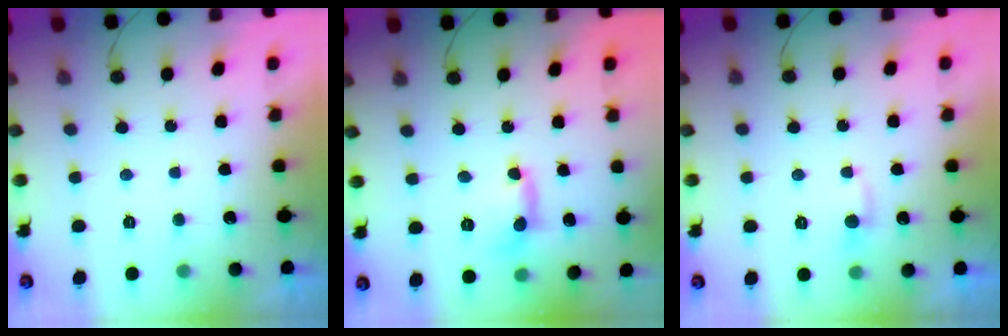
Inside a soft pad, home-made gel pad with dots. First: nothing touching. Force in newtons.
{"total": 4.2, "press": 4.2, "slide": 0.3}
{"total": 3.8, "press": 3.8, "slide": 0.5}